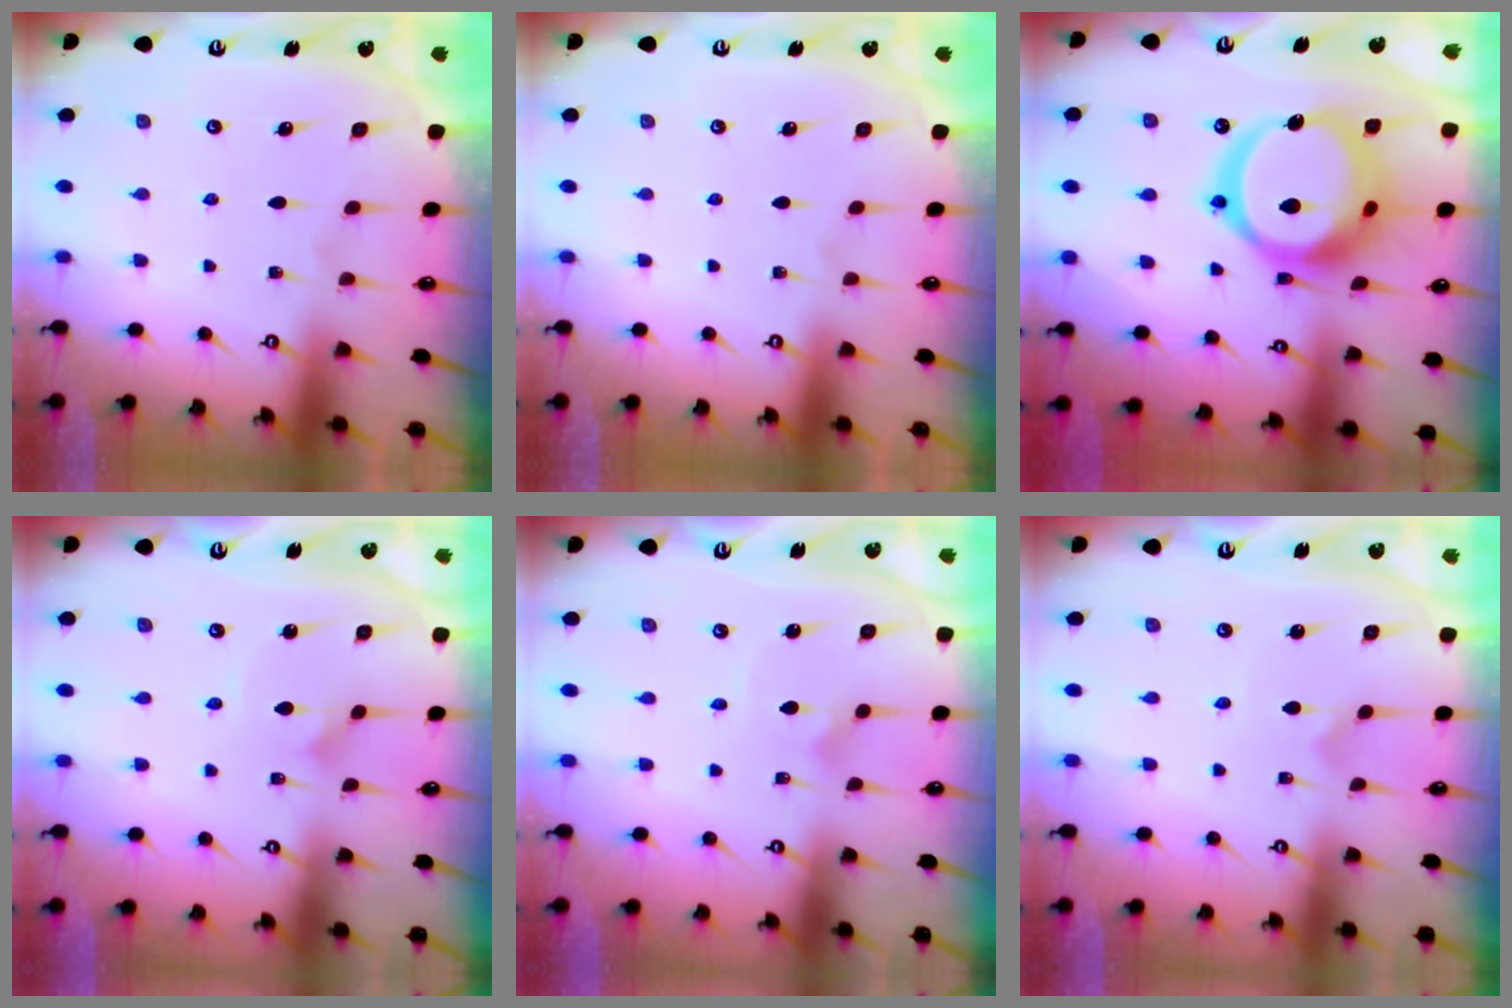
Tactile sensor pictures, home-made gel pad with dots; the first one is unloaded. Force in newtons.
{"total": 0.0}
{"total": 21.8, "press": 21.7, "slide": 2.3}
{"total": 1.5, "press": 1.5, "slide": 0.0}
{"total": 2.3, "press": 2.3, "slide": 0.1}
{"total": 0.0}